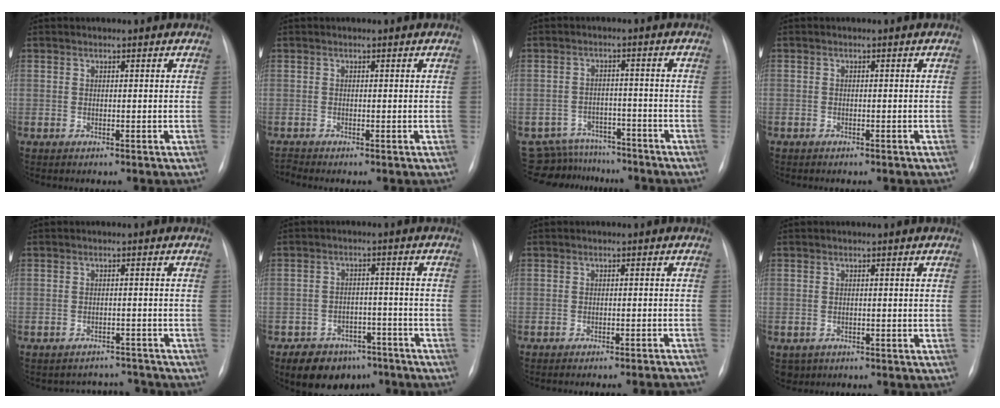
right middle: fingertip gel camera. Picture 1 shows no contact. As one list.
[{"total": 0.7, "force": [-0.6, -0.4, -0.1], "torque": [0.001, -0.007, -0.010]}, {"total": 10.8, "force": [-10.0, 4.0, 0.9], "torque": [-0.019, 0.015, -0.137]}, {"total": 1.2, "force": [-0.9, 0.5, 0.4], "torque": [-0.011, 0.001, -0.012]}, {"total": 4.7, "force": [-4.3, 1.2, -1.3], "torque": [0.020, 0.020, -0.055]}, {"total": 9.1, "force": [-6.7, 5.6, 2.6], "torque": [-0.029, 0.013, -0.097]}, {"total": 9.6, "force": [-9.2, 0.1, 2.7], "torque": [-0.015, 0.000, -0.101]}, {"total": 2.7, "force": [-1.6, 2.1, 0.4], "torque": [-0.002, 0.002, -0.022]}]